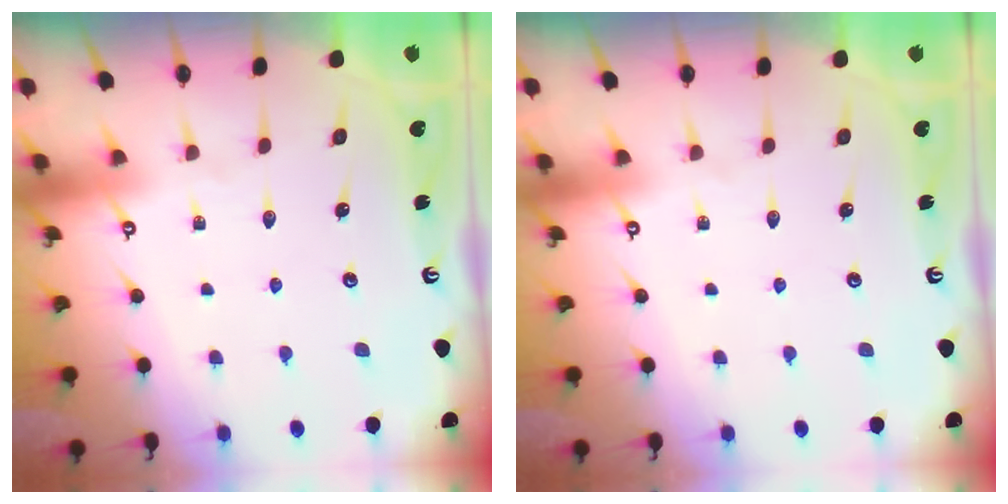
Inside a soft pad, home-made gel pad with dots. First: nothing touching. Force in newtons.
{"total": 0.0}